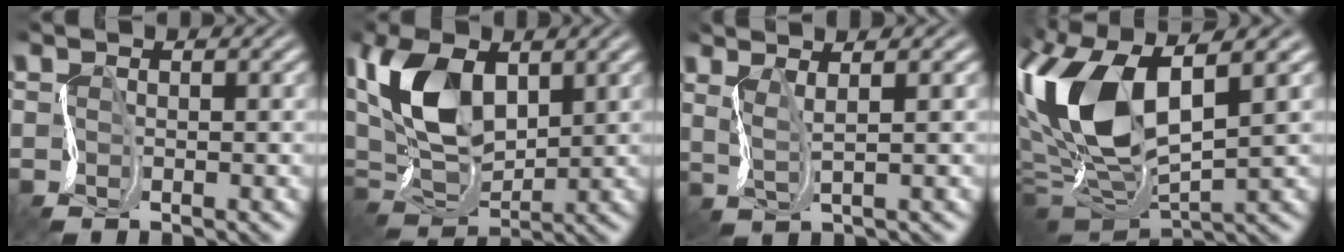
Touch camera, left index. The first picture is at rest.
{"total": 8.5, "force": [3.0, 4.8, 6.4], "torque": [-0.146, 0.012, 0.041]}
{"total": 2.0, "force": [1.1, 0.1, 1.7], "torque": [-0.038, 0.003, 0.019]}
{"total": 10.6, "force": [1.4, 5.0, 9.2], "torque": [-0.203, 0.007, 0.020]}